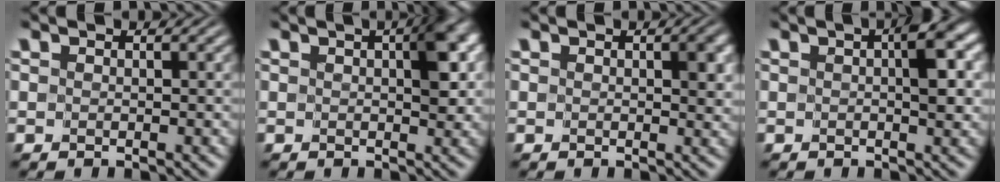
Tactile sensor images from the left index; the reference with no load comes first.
{"total": 3.8, "force": [0.7, 1.6, 3.3], "torque": [-0.040, 0.007, 0.007]}
{"total": 2.1, "force": [0.3, 1.1, 1.7], "torque": [-0.015, 0.000, 0.003]}
{"total": 3.4, "force": [0.5, 1.1, 3.2], "torque": [-0.043, 0.009, 0.004]}